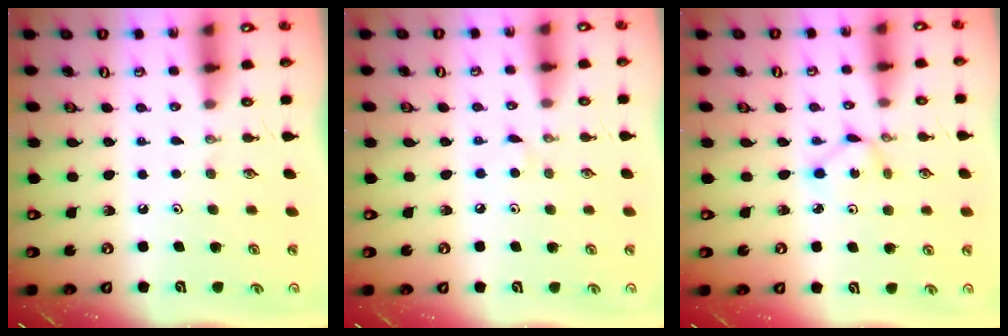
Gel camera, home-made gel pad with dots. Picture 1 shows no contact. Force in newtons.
{"total": 2.7, "press": 2.7, "slide": 0.4}
{"total": 1.6, "press": 1.6, "slide": 0.2}